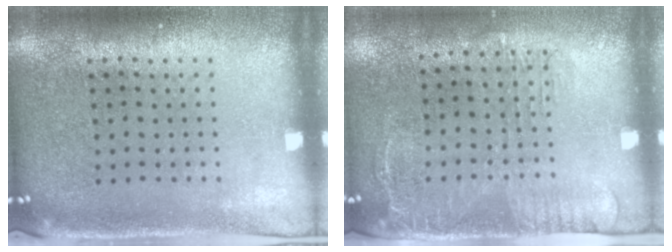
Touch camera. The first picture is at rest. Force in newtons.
{"total": 1.6, "press": 1.2, "slide": 1.0}